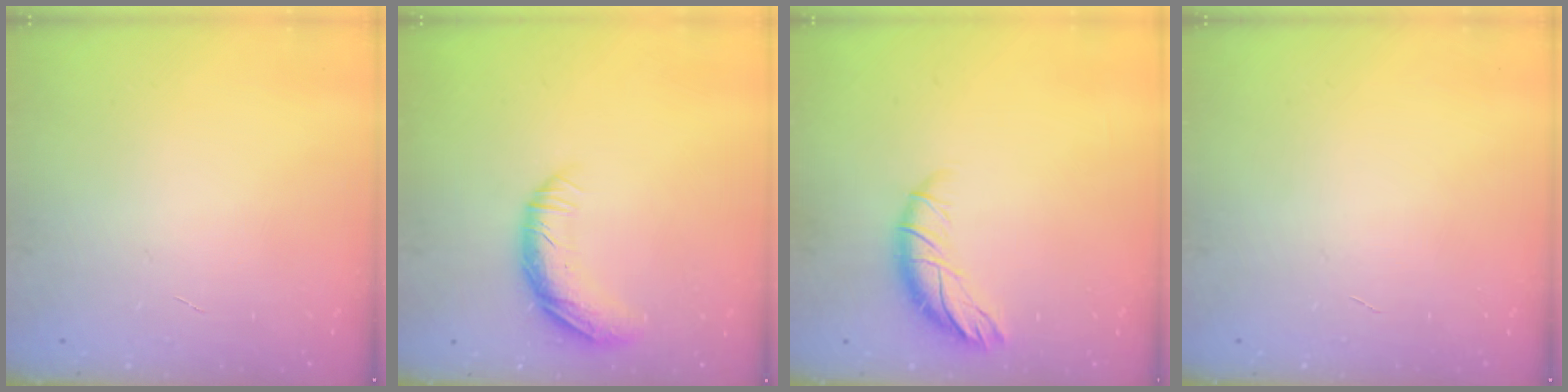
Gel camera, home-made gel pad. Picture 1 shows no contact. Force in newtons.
{"total": 11.2, "press": 11.1, "slide": 0.9}
{"total": 9.0, "press": 9.0, "slide": 1.2}
{"total": 0.0}